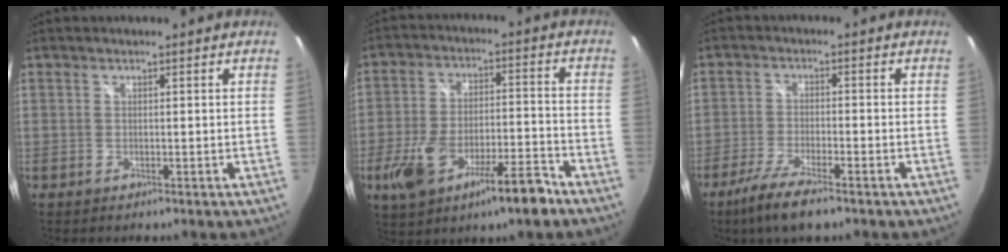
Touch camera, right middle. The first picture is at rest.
{"total": 14.1, "force": [-8.0, 4.3, 10.8], "torque": [-0.215, -0.011, -0.130]}
{"total": 8.5, "force": [-5.9, 1.5, 5.9], "torque": [-0.141, -0.023, -0.111]}